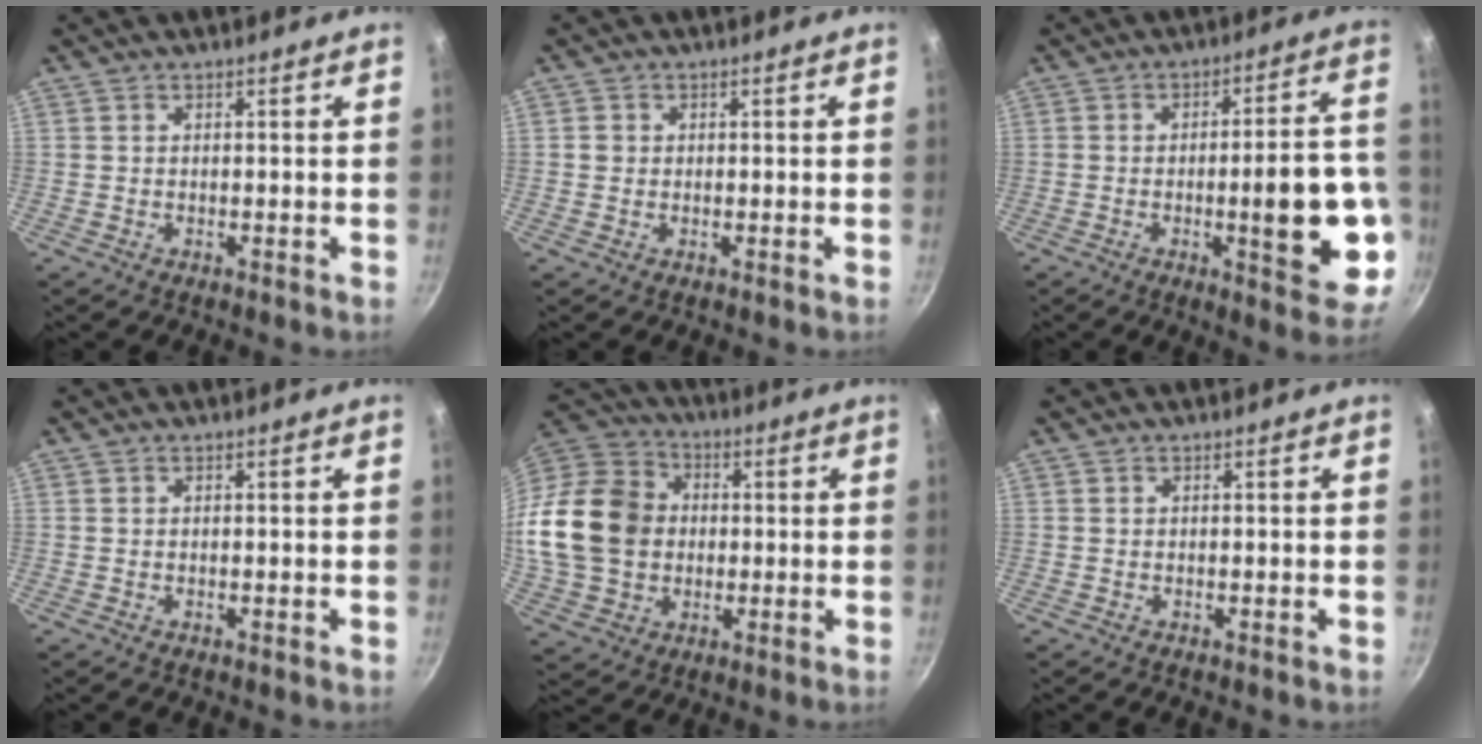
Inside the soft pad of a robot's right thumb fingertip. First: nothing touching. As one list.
[{"total": 1.3, "force": [0.0, 1.3, 0.4], "torque": [-0.004, 0.005, 0.000]}, {"total": 16.1, "force": [-3.7, 4.8, 14.9], "torque": [-0.178, 0.020, -0.048]}, {"total": 0.0}, {"total": 20.0, "force": [0.4, 16.2, 11.7], "torque": [-0.209, 0.028, 0.009]}, {"total": 0.0}]